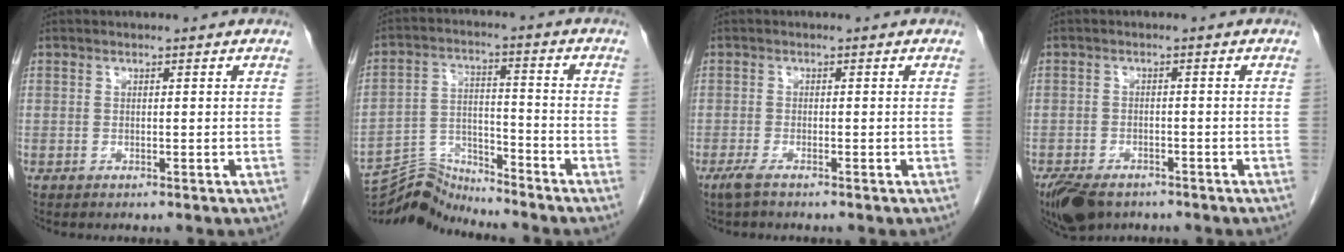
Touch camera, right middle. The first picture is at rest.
{"total": 6.5, "force": [-6.4, -0.4, -0.7], "torque": [0.005, 0.014, -0.118]}
{"total": 1.2, "force": [0.4, 0.2, 1.1], "torque": [-0.030, -0.007, 0.003]}
{"total": 7.6, "force": [-5.5, 3.8, 3.6], "torque": [-0.064, -0.007, -0.087]}